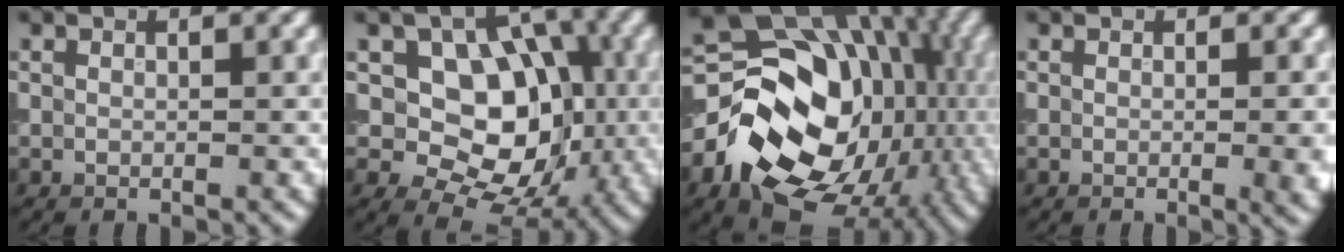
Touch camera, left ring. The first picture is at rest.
{"total": 10.2, "force": [0.3, 7.5, 6.8], "torque": [-0.091, -0.003, -0.005]}
{"total": 17.0, "force": [-3.6, 12.9, 10.4], "torque": [-0.165, -0.018, -0.048]}
{"total": 4.4, "force": [-0.4, 1.9, 4.0], "torque": [-0.026, -0.005, -0.001]}